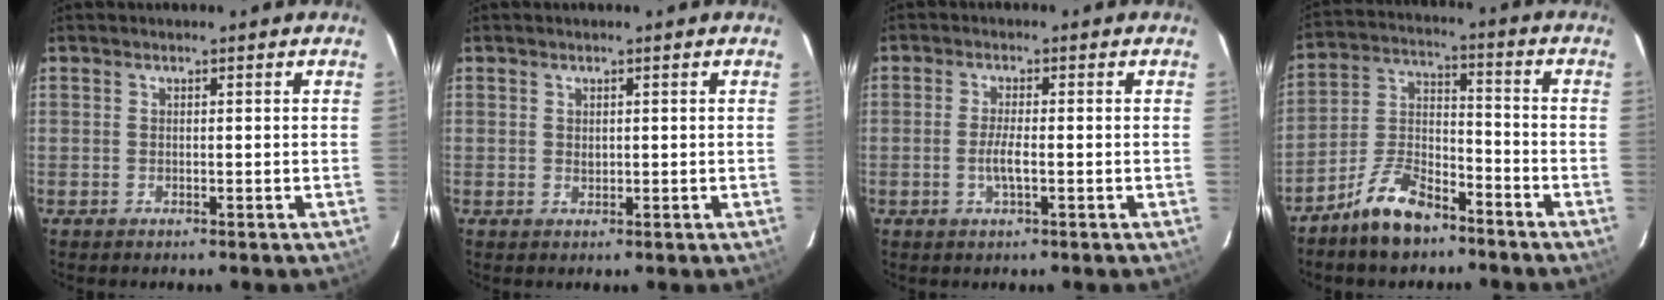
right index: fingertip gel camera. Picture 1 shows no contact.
{"total": 0.7, "force": [0.3, 0.6, 0.3], "torque": [-0.003, 0.004, 0.008]}
{"total": 3.2, "force": [-0.9, 0.4, 3.1], "torque": [-0.059, -0.002, -0.017]}
{"total": 10.8, "force": [-7.9, 4.6, 5.8], "torque": [-0.125, 0.020, -0.146]}